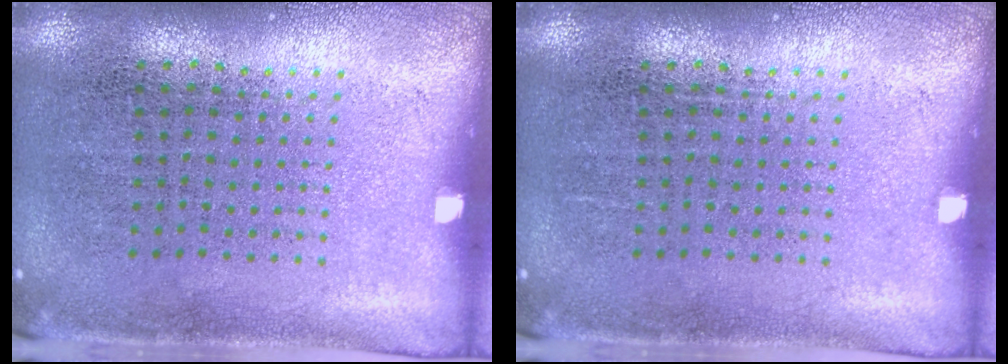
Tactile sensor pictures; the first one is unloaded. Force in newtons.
{"total": 0.0}